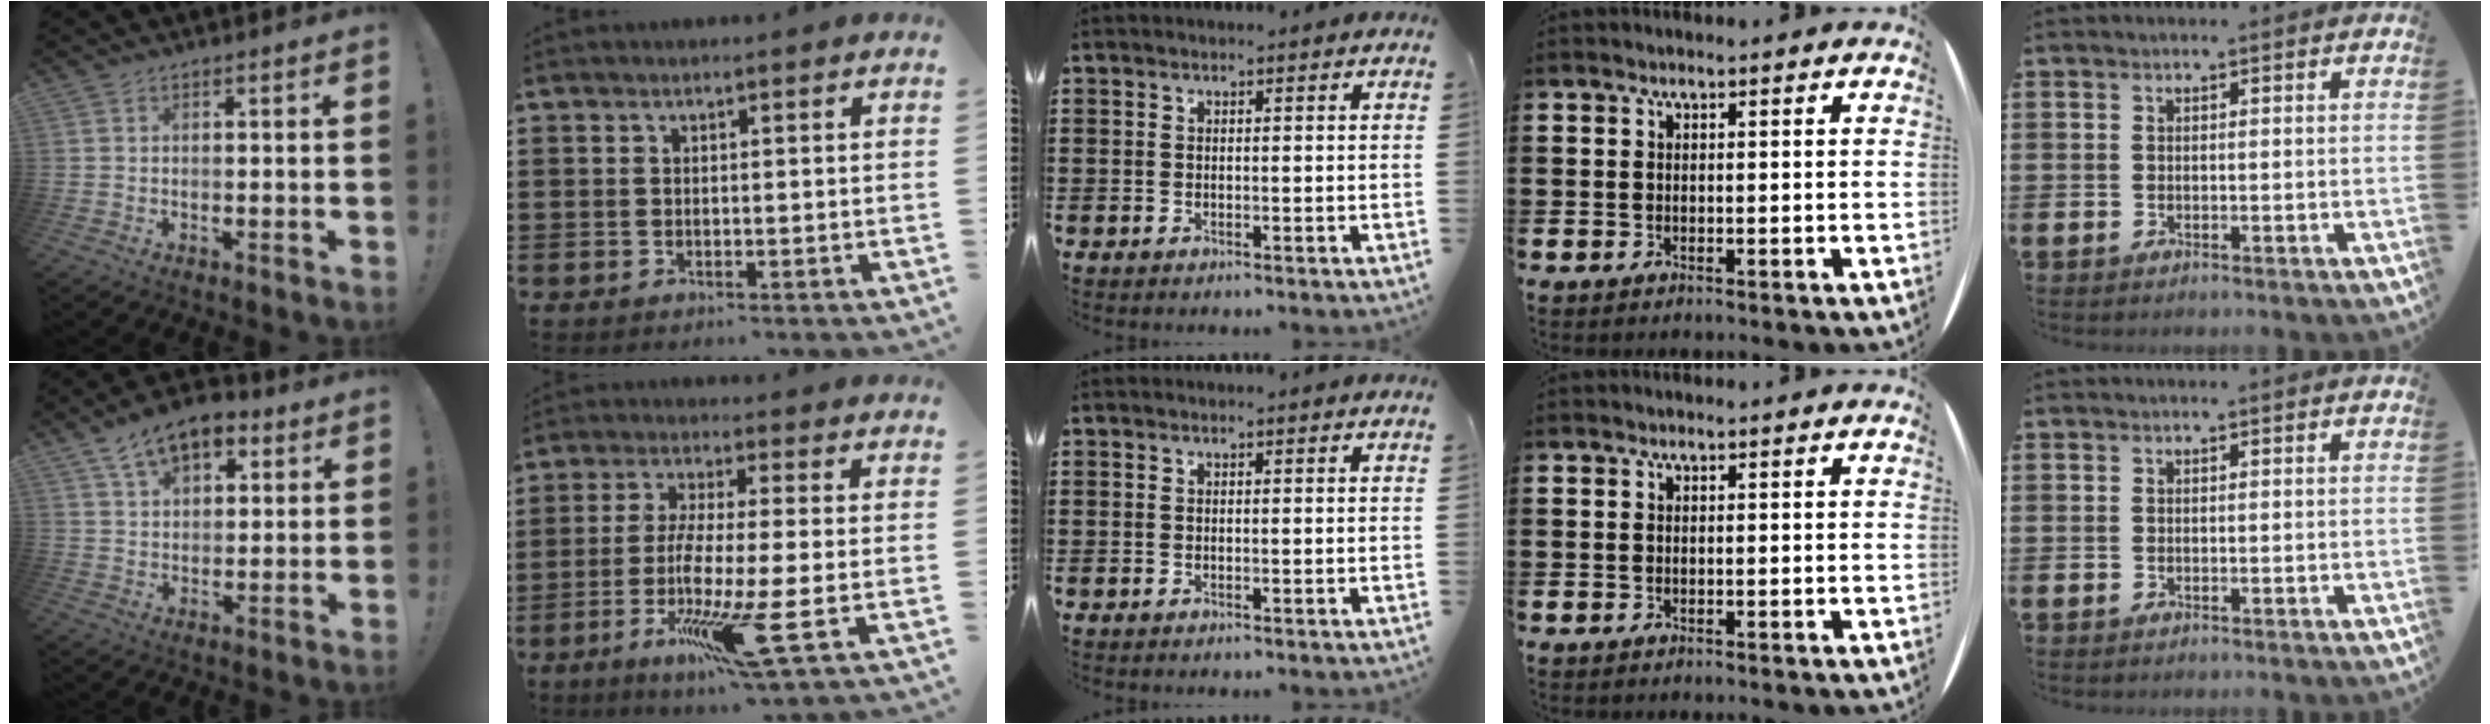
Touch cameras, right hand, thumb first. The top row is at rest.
{"thumb": {"total": 11.3, "force": [6.7, 6.4, 6.4], "torque": [-0.104, -0.023, 0.128]}, "index": {"total": 11.7, "force": [-4.1, -0.4, 10.9], "torque": [-0.222, -0.025, -0.081]}}